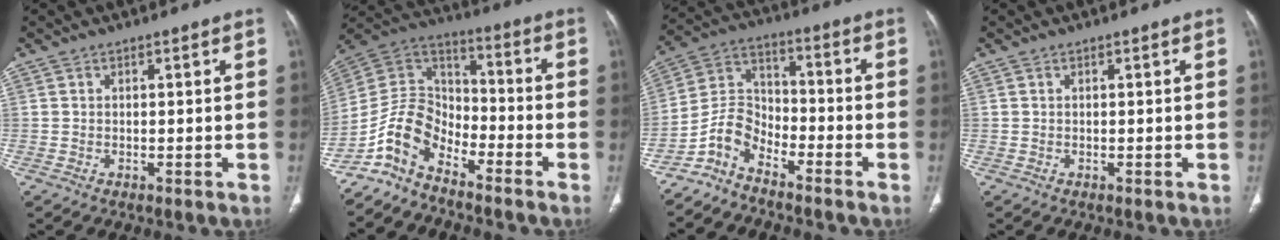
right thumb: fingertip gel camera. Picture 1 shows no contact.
{"total": 11.1, "force": [-7.8, 5.9, 5.2], "torque": [-0.084, 0.080, -0.164]}
{"total": 7.7, "force": [-6.0, 3.9, 3.0], "torque": [-0.053, 0.066, -0.130]}
{"total": 0.0}